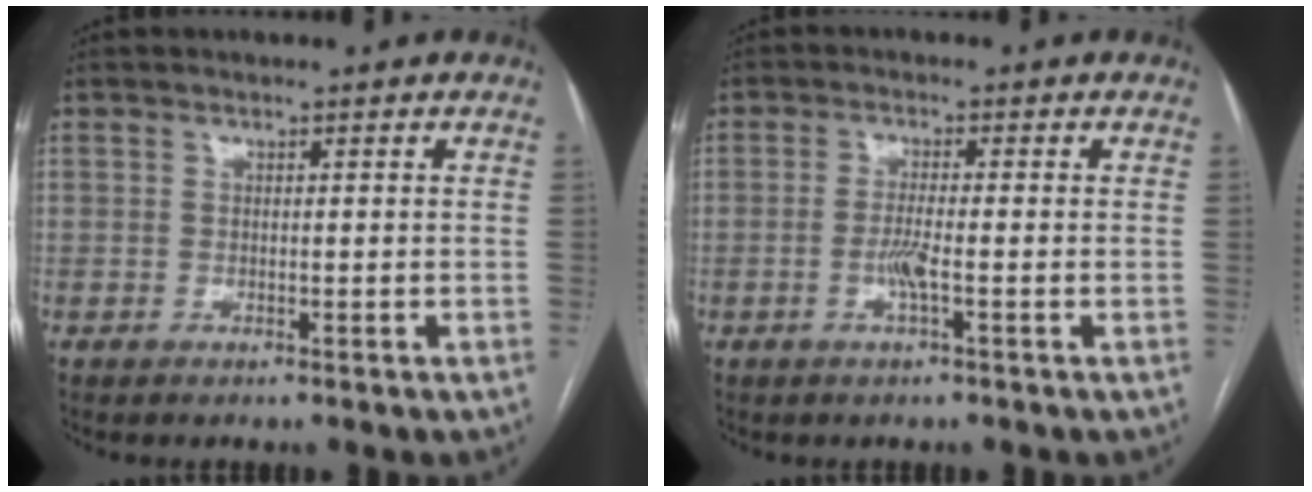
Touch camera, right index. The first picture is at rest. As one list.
[{"total": 3.0, "force": [-0.9, 0.0, 2.8], "torque": [-0.060, -0.005, -0.021]}]